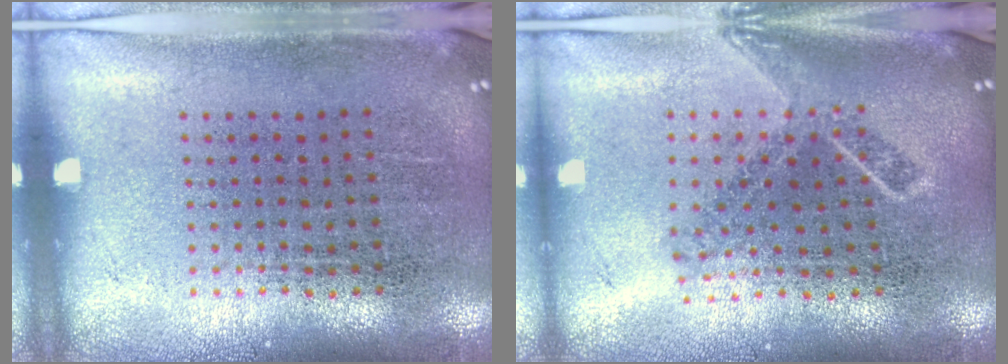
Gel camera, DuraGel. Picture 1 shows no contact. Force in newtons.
{"total": 1.8, "press": 1.4, "slide": 1.2}